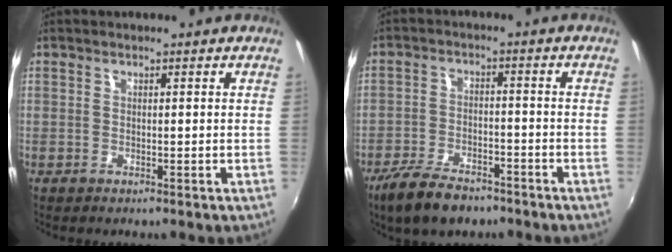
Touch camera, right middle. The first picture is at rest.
{"total": 10.1, "force": [-7.6, 4.2, 5.3], "torque": [-0.130, -0.011, -0.133]}